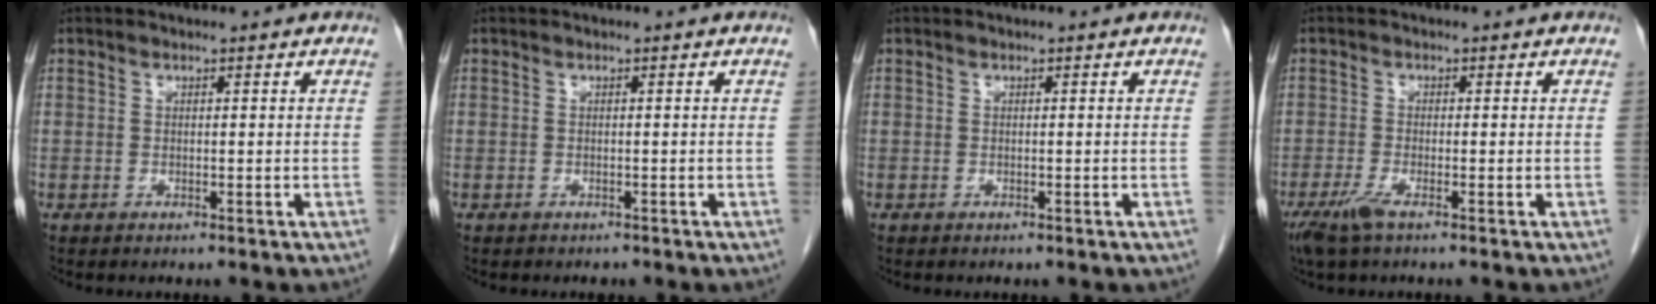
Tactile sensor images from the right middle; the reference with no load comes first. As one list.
[{"total": 0.8, "force": [-0.7, 0.4, 0.0], "torque": [-0.010, 0.000, -0.011]}, {"total": 0.0}, {"total": 3.2, "force": [-2.0, 0.4, 2.4], "torque": [-0.058, -0.010, -0.042]}]